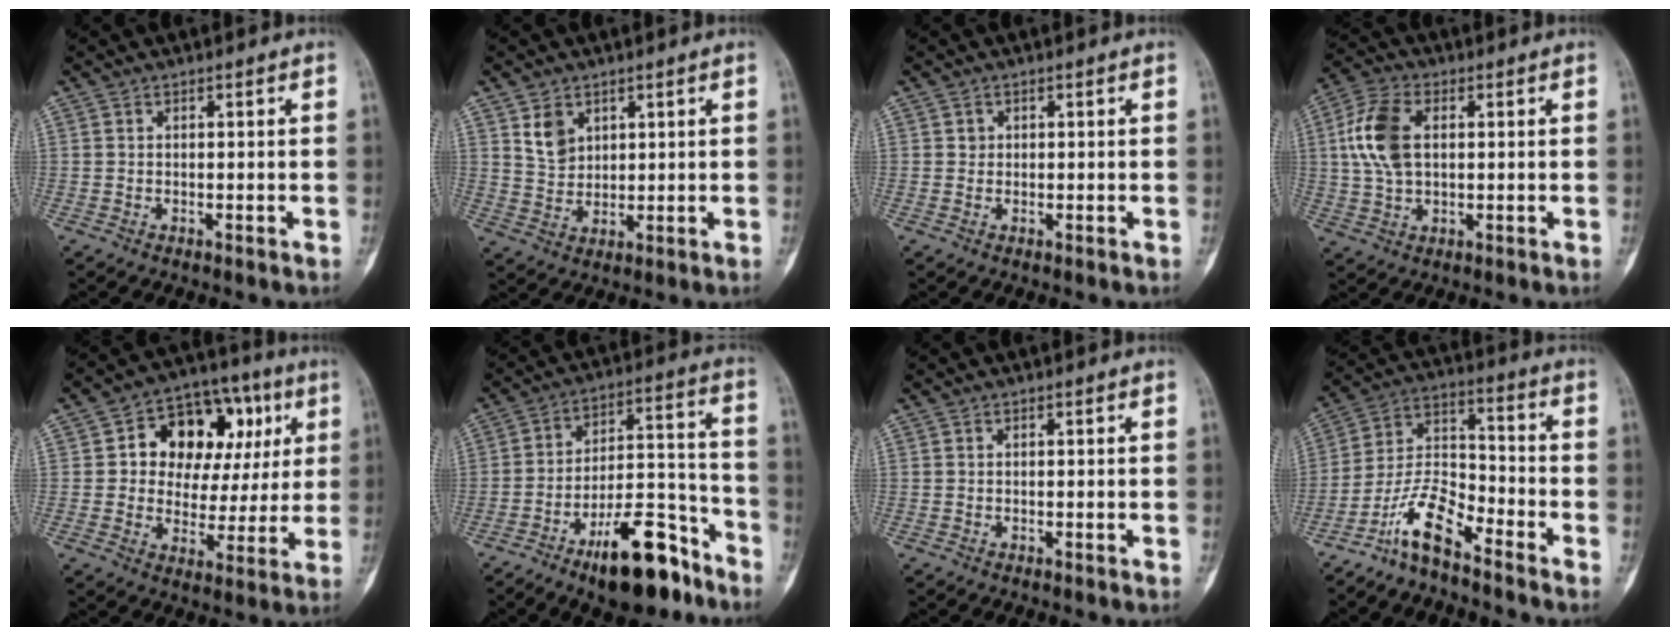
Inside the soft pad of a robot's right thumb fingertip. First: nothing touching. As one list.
[{"total": 5.1, "force": [2.7, 3.6, 2.4], "torque": [-0.029, -0.020, 0.060]}, {"total": 1.0, "force": [0.3, 0.9, 0.2], "torque": [0.004, 0.001, 0.004]}, {"total": 10.5, "force": [1.8, 6.2, 8.2], "torque": [-0.175, 0.010, 0.035]}, {"total": 18.1, "force": [4.8, 12.5, 12.2], "torque": [-0.114, 0.026, 0.074]}, {"total": 17.6, "force": [-11.2, 6.9, 11.8], "torque": [-0.154, 0.091, -0.177]}, {"total": 0.0}, {"total": 9.8, "force": [-7.4, 2.9, 5.7], "torque": [-0.108, 0.076, -0.151]}]